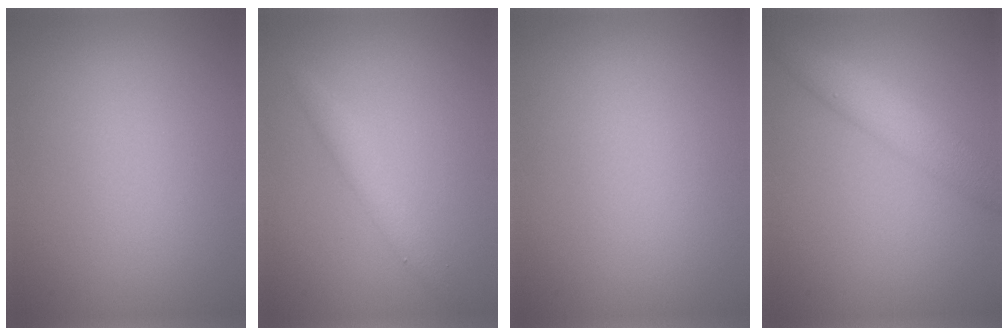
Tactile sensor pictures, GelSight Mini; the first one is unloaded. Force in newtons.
{"total": 2.2, "press": 2.2, "slide": 0.0}
{"total": 0.0}
{"total": 3.7, "press": 3.7, "slide": 0.3}